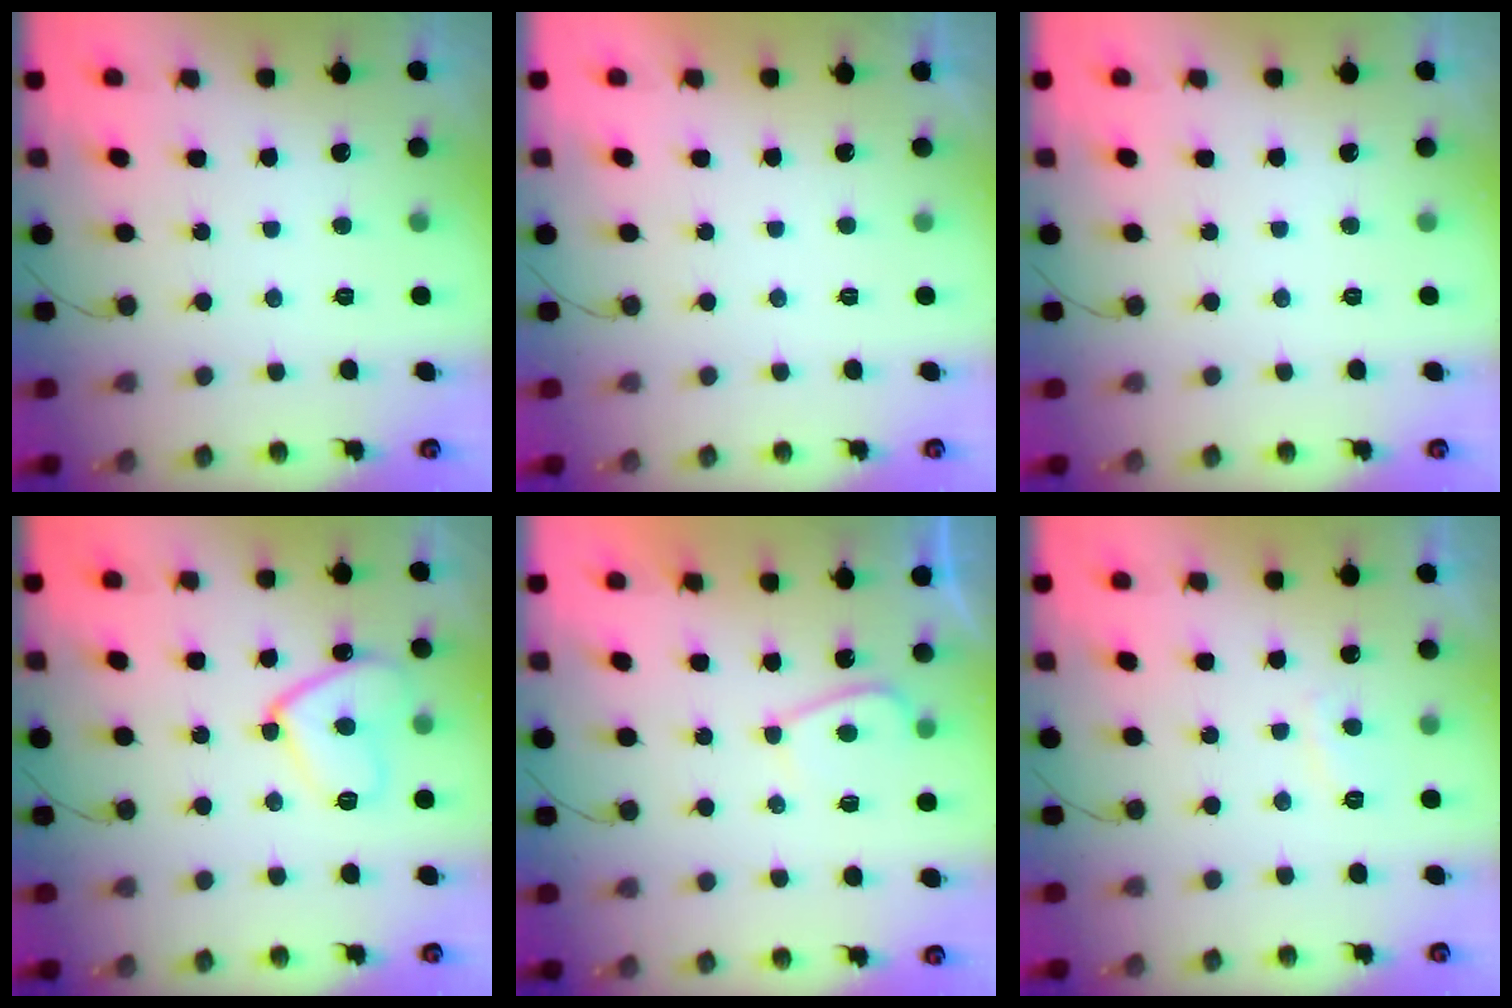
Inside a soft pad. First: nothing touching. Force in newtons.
{"total": 2.2, "press": 2.1, "slide": 0.4}
{"total": 0.0}
{"total": 12.3, "press": 12.3, "slide": 1.0}
{"total": 3.5, "press": 3.4, "slide": 0.8}
{"total": 2.5, "press": 2.4, "slide": 0.8}